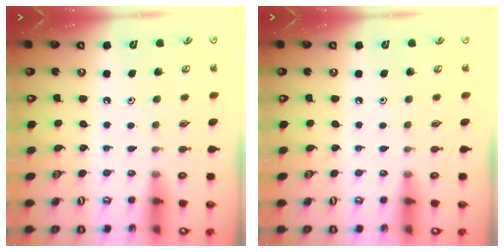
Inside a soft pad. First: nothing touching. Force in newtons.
{"total": 0.0}